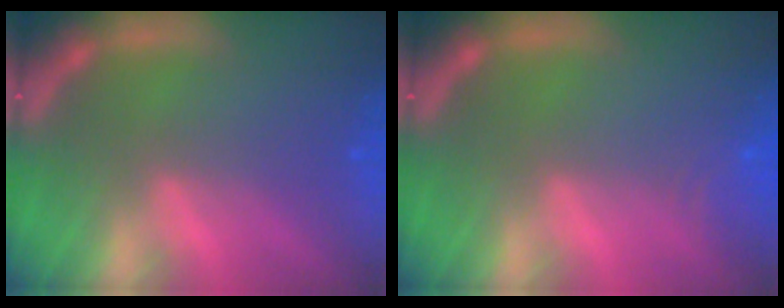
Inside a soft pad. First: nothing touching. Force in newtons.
{"total": 2.4}